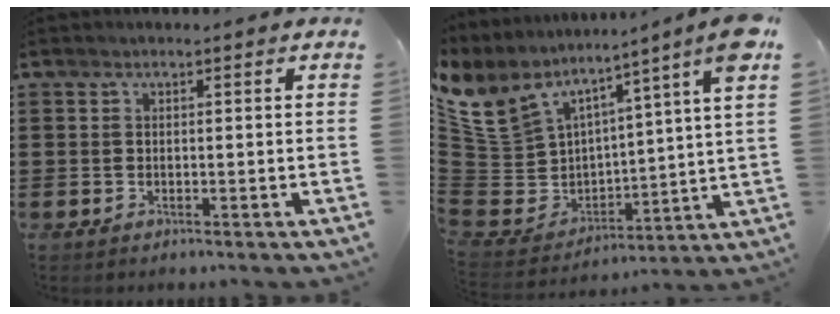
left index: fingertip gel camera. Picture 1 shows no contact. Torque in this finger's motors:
{"motor_torque": [2.14, 0.00, 1.05, 0.21]}